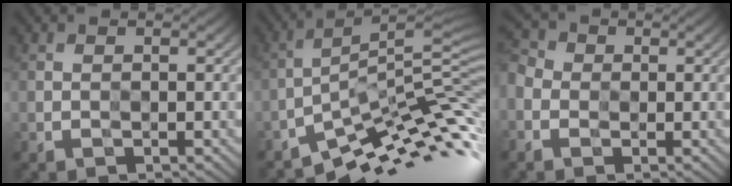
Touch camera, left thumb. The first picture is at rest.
{"total": 11.5, "force": [-6.7, 2.6, 9.0], "torque": [-0.149, 0.004, -0.121]}
{"total": 4.1, "force": [-1.5, 3.3, 1.9], "torque": [-0.054, 0.000, -0.042]}